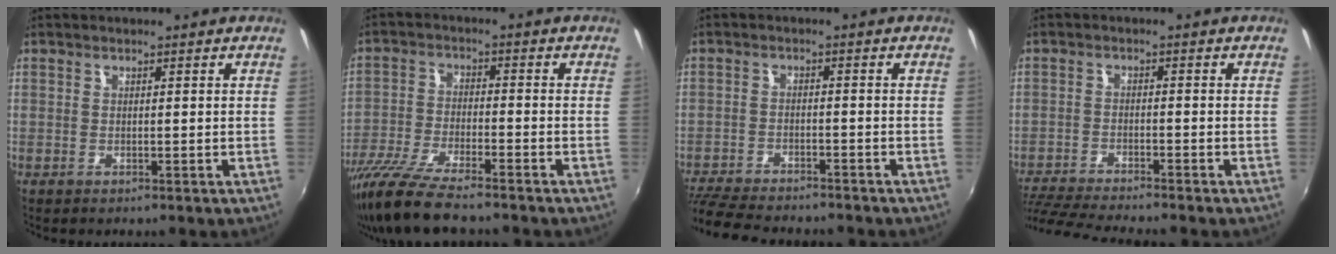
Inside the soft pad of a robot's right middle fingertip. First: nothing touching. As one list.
[{"total": 11.7, "force": [-9.7, 1.6, 6.3], "torque": [-0.139, -0.030, -0.182]}, {"total": 12.2, "force": [-10.9, 2.5, 4.9], "torque": [-0.125, -0.024, -0.183]}, {"total": 10.1, "force": [-9.3, -0.2, 4.0], "torque": [-0.105, -0.027, -0.166]}]